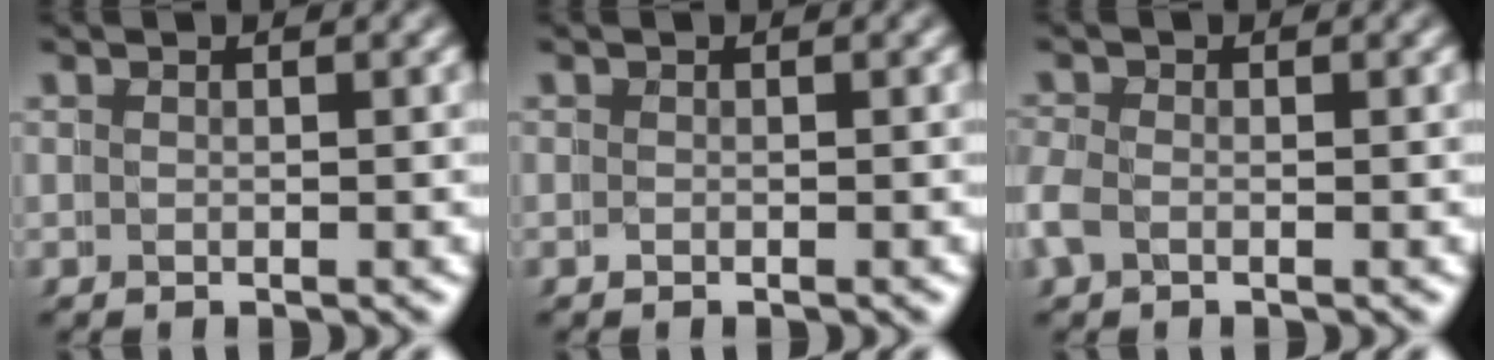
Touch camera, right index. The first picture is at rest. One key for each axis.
{"total": 0.0}
{"total": 1.4, "fx": -1.0, "fy": 0.9, "fz": 0.3, "tx": -0.023, "ty": -0.006, "tz": -0.018}